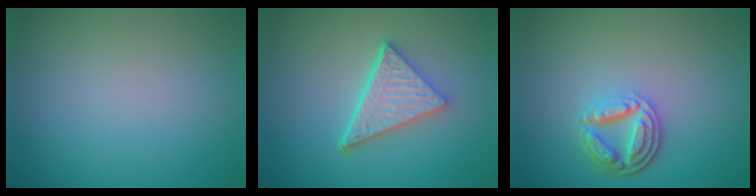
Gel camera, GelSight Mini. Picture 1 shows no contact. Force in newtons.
{"total": 5.2, "press": 3.8, "slide": 3.6}
{"total": 4.1, "press": 3.2, "slide": 2.6}